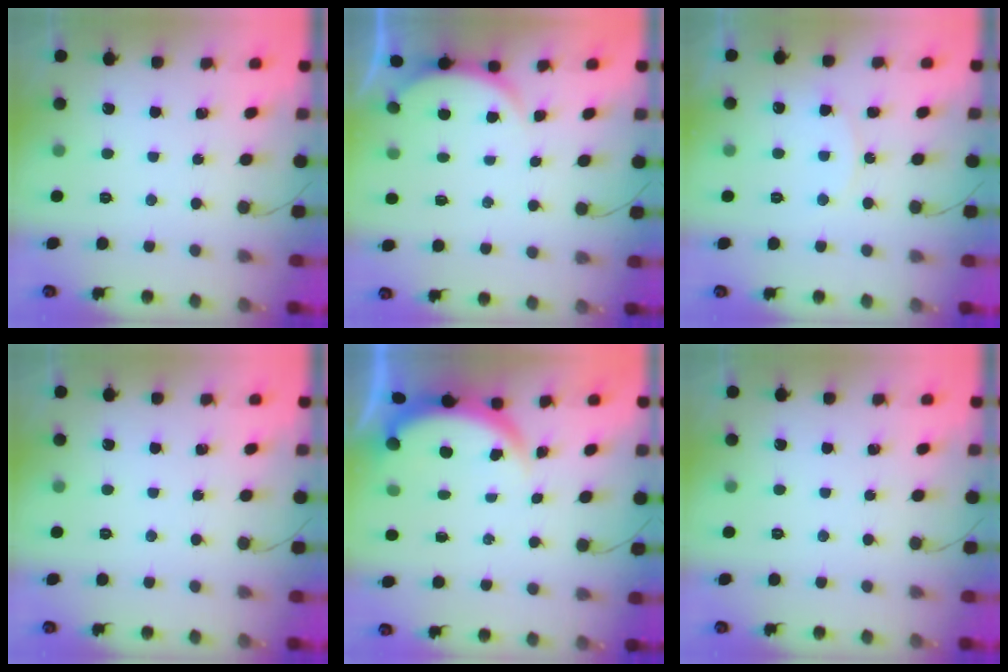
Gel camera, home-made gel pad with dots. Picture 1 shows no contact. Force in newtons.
{"total": 2.9, "press": 2.8, "slide": 0.6}
{"total": 5.6, "press": 5.6, "slide": 0.5}
{"total": 0.0}
{"total": 3.9, "press": 3.9, "slide": 0.2}
{"total": 0.0}